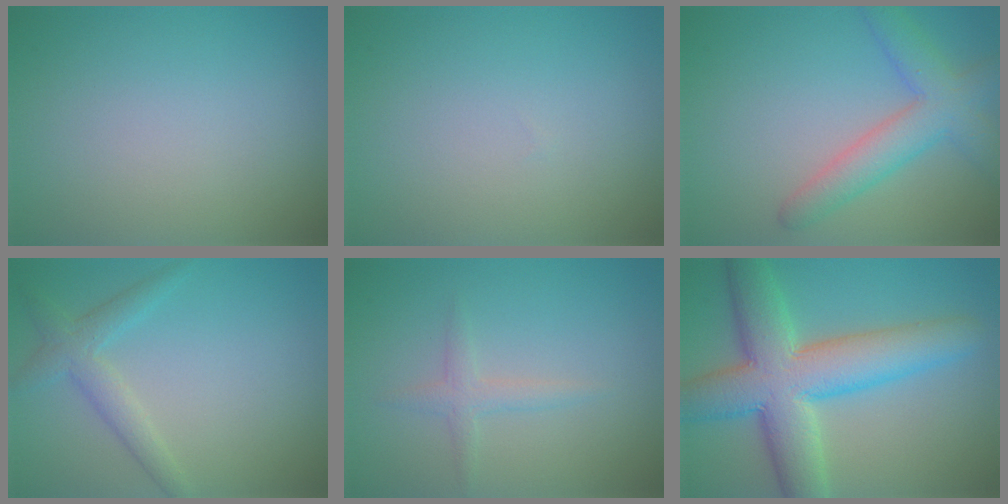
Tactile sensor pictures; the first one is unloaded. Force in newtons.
{"total": 0.0}
{"total": 4.8, "press": 4.8, "slide": 0.2}
{"total": 2.7, "press": 2.7, "slide": 0.1}
{"total": 1.5, "press": 1.5, "slide": 0.1}
{"total": 10.1, "press": 10.1, "slide": 0.3}